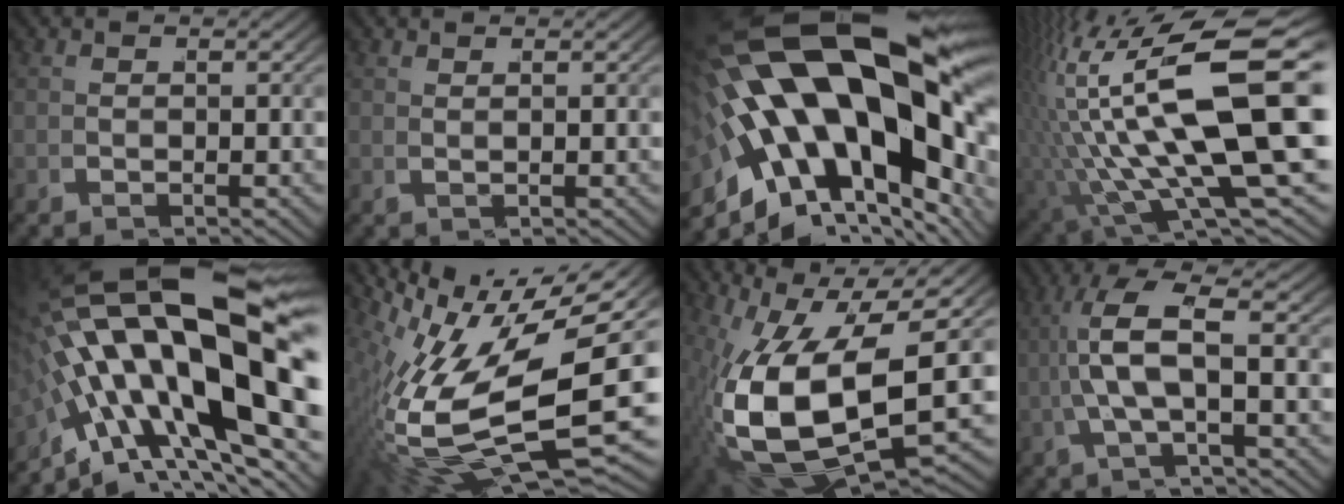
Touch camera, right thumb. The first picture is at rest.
{"total": 1.5, "force": [0.9, -1.1, -0.3], "torque": [0.015, 0.013, 0.010]}
{"total": 22.0, "force": [-0.2, 12.3, 18.3], "torque": [-0.348, -0.041, 0.008]}
{"total": 19.9, "force": [1.1, 10.1, 17.1], "torque": [-0.325, -0.042, 0.032]}
{"total": 18.7, "force": [0.4, 9.6, 16.0], "torque": [-0.293, -0.027, 0.007]}
{"total": 17.2, "force": [-2.1, 8.3, 14.9], "torque": [-0.287, -0.045, -0.004]}
{"total": 18.6, "force": [-1.9, 11.3, 14.7], "torque": [-0.313, -0.062, -0.005]}
{"total": 6.9, "force": [0.4, 1.7, 6.7], "torque": [-0.142, 0.011, -0.007]}